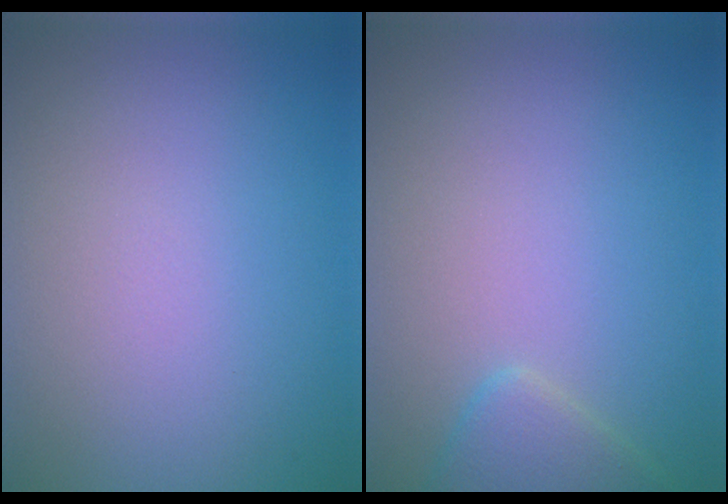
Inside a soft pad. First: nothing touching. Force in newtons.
{"total": 2.4, "press": 2.3, "slide": 0.1}